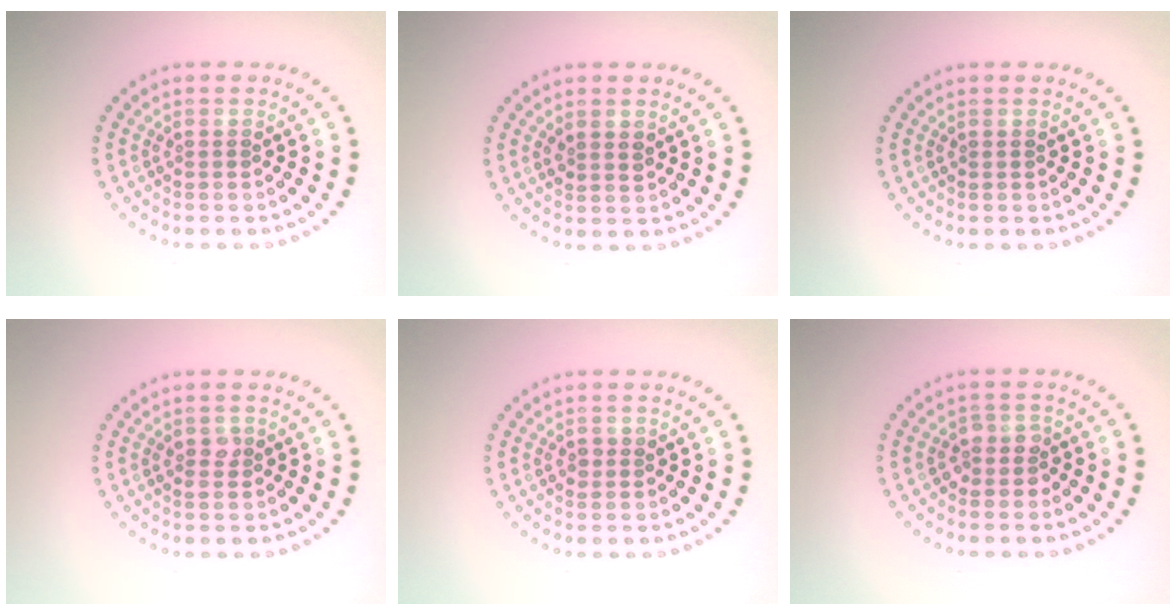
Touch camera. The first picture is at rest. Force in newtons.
{"total": 1.2, "press": 1.0, "slide": 0.5}
{"total": 0.0}
{"total": 1.1, "press": 1.1, "slide": 0.0}
{"total": 0.9, "press": 0.9, "slide": 0.1}
{"total": 1.7, "press": 1.5, "slide": 0.8}